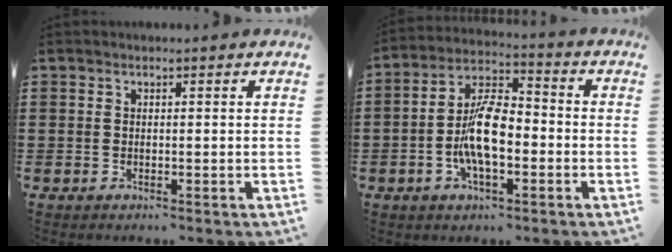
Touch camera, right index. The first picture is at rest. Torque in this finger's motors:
{"motor_torque": [2.14, 0.00, 1.05, 0.21]}